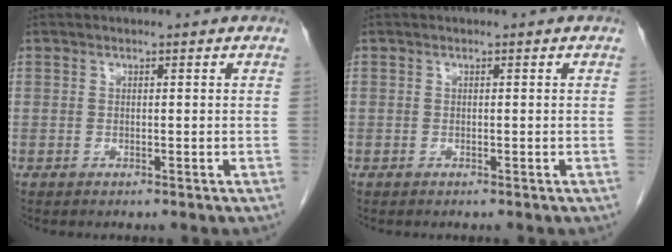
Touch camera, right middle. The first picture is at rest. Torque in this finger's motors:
{"motor_torque": [1.19, -0.95, 0.44, -0.01]}